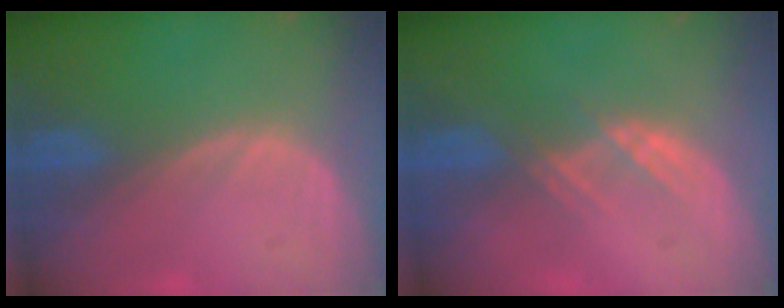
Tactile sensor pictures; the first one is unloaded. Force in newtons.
{"total": 2.6, "press": 2.5, "slide": 0.7}